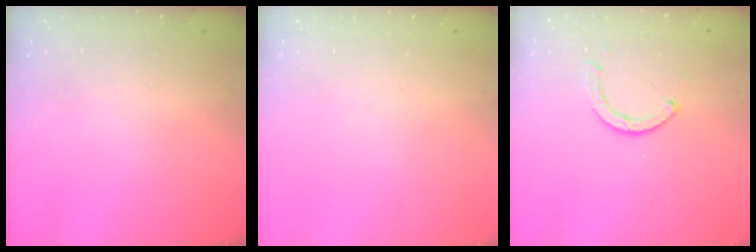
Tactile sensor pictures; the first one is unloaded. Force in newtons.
{"total": 0.0}
{"total": 2.9, "press": 2.9, "slide": 0.4}